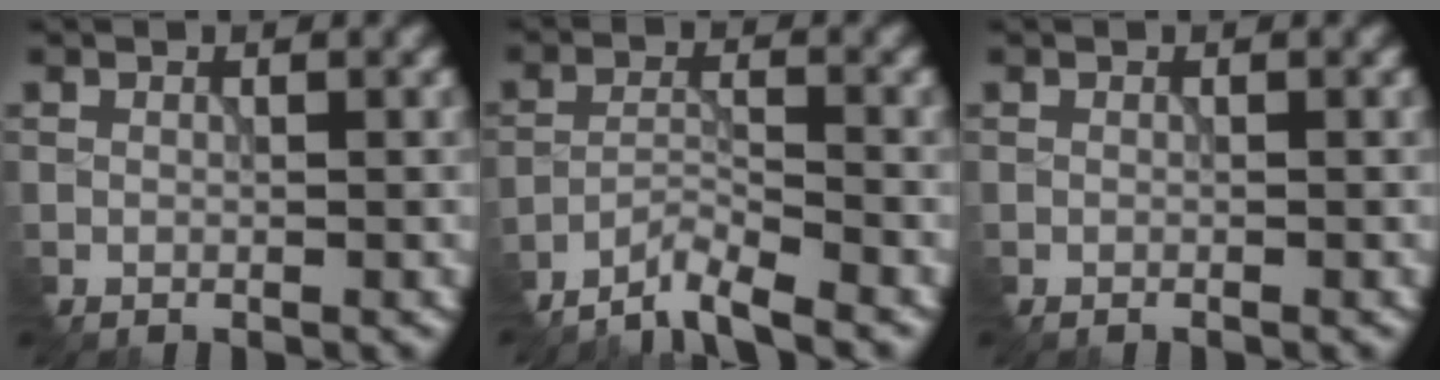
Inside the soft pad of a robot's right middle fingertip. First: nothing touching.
{"total": 4.1, "force": [-3.8, -0.1, 1.3], "torque": [-0.026, 0.000, -0.078]}
{"total": 0.0}